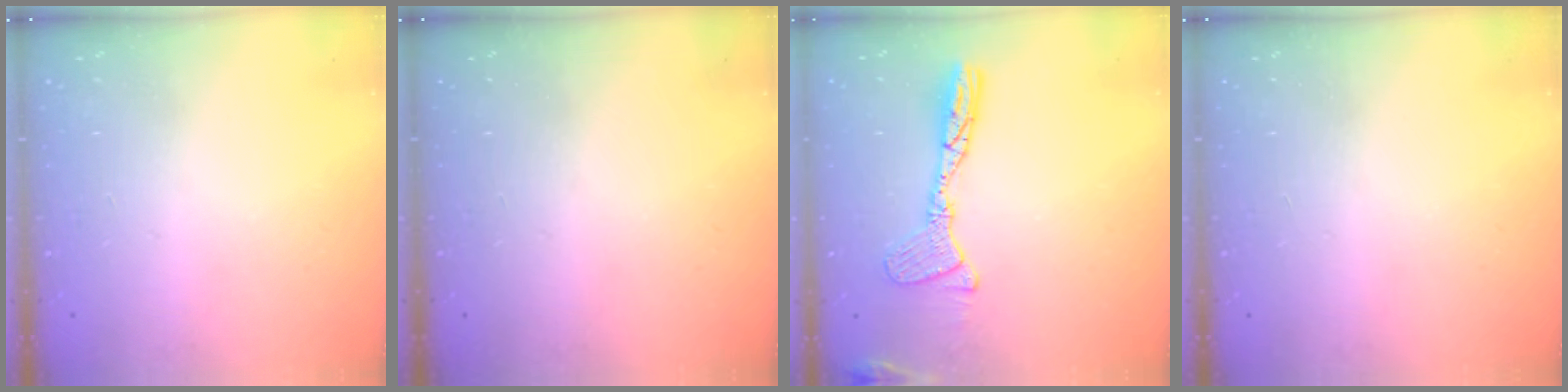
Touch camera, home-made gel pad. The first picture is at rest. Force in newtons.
{"total": 0.0}
{"total": 13.5, "press": 13.5, "slide": 1.3}
{"total": 0.0}